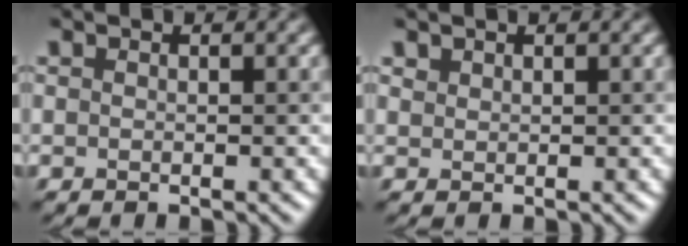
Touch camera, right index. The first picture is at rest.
{"total": 0.7, "force": [0.6, 0.4, 0.0], "torque": [-0.001, -0.001, 0.017]}